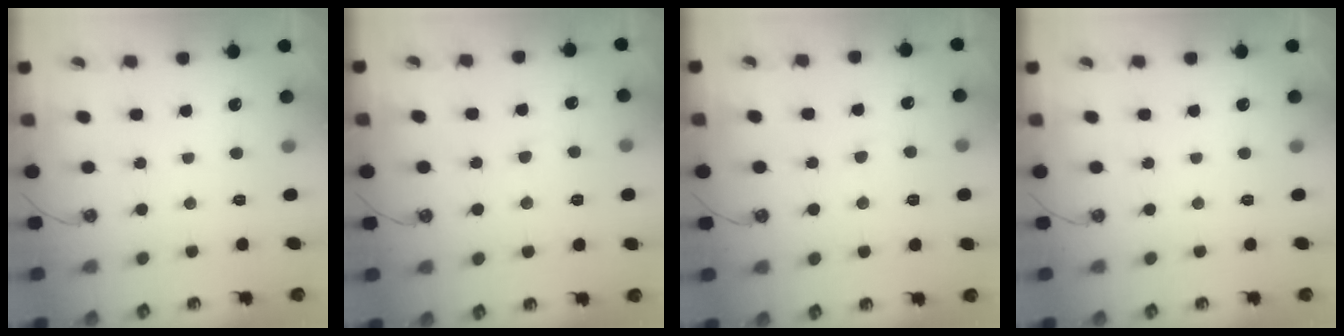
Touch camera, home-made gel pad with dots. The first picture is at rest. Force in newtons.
{"total": 2.6, "press": 2.6, "slide": 0.6}
{"total": 2.6, "press": 2.6, "slide": 0.6}
{"total": 0.0}